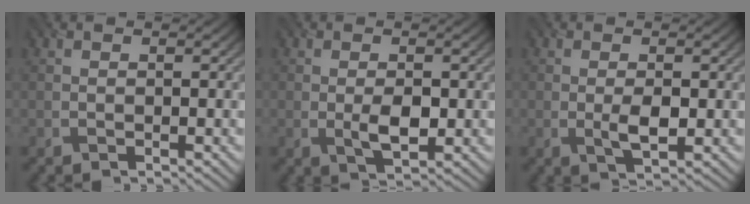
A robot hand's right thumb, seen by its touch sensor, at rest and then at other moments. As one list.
[{"total": 3.5, "force": [-0.4, 1.6, 3.1], "torque": [-0.056, -0.006, -0.002]}, {"total": 3.1, "force": [-0.3, 1.2, 2.8], "torque": [-0.055, -0.005, -0.002]}]